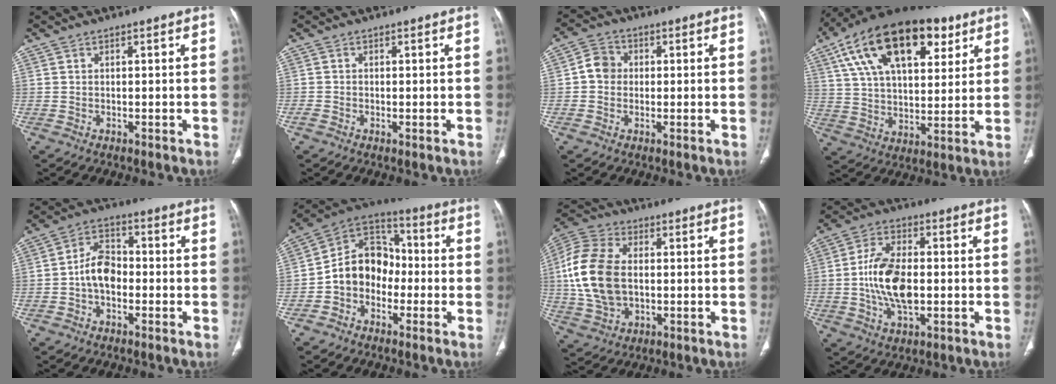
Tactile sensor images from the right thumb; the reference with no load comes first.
{"total": 1.3, "force": [-0.5, 0.7, 1.0], "torque": [-0.022, -0.002, -0.011]}
{"total": 4.4, "force": [0.0, 4.0, 1.9], "torque": [-0.020, 0.010, -0.007]}
{"total": 25.9, "force": [11.8, 13.6, 18.6], "torque": [-0.304, 0.007, 0.197]}
{"total": 7.9, "force": [-1.6, 5.4, 5.5], "torque": [-0.083, 0.031, -0.042]}
{"total": 12.2, "force": [-2.4, 9.7, 6.9], "torque": [-0.087, 0.047, -0.058]}
{"total": 16.1, "force": [0.4, 10.6, 12.2], "torque": [-0.248, 0.012, 0.008]}
{"total": 12.2, "force": [-0.9, 6.5, 10.3], "torque": [-0.193, 0.009, -0.017]}